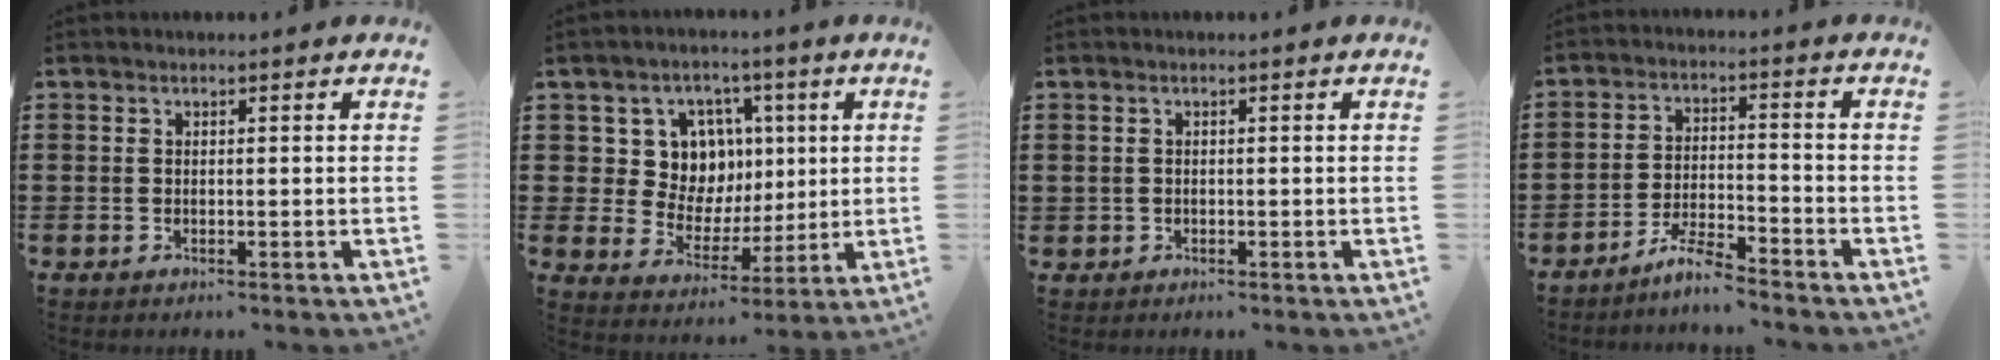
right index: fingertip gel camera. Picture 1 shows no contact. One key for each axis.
{"total": 9.2, "fx": 2.5, "fy": 8.3, "fz": 3.3, "tx": -0.084, "ty": -0.003, "tz": 0.049}
{"total": 0.5, "fx": 0.2, "fy": 0.5, "fz": 0.0, "tx": -0.001, "ty": 0.005, "tz": 0.003}
{"total": 5.0, "fx": -4.7, "fy": 0.2, "fz": 1.7, "tx": -0.044, "ty": 0.000, "tz": -0.095}